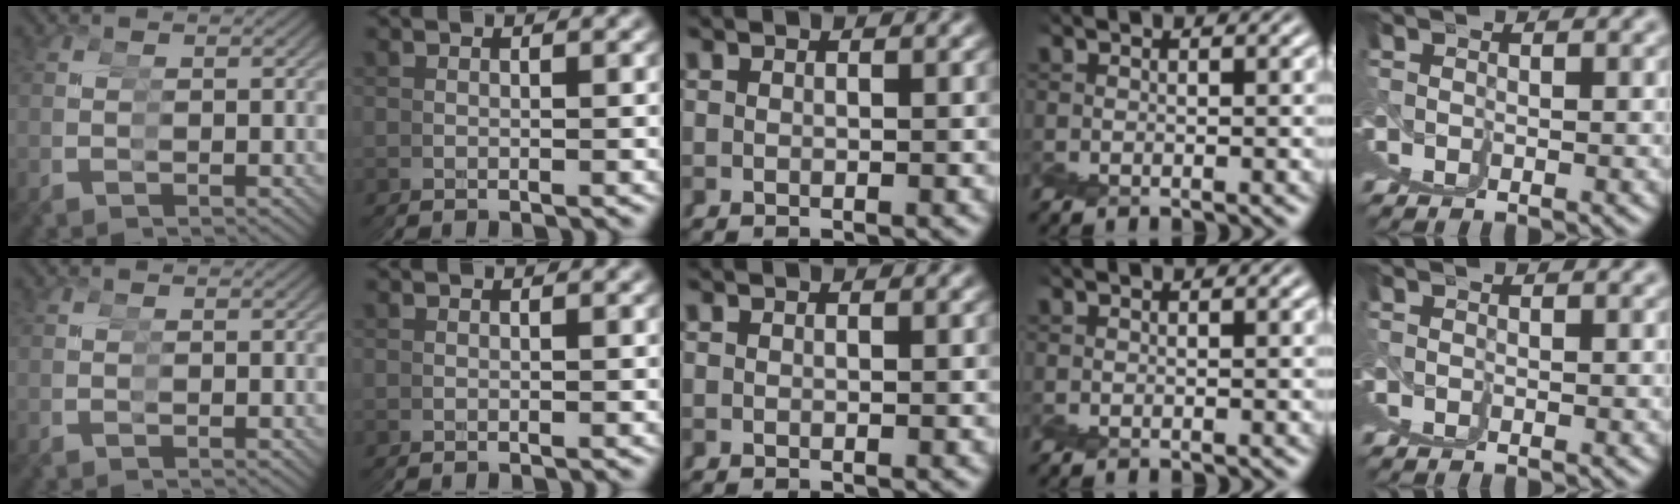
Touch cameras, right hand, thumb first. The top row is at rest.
{}